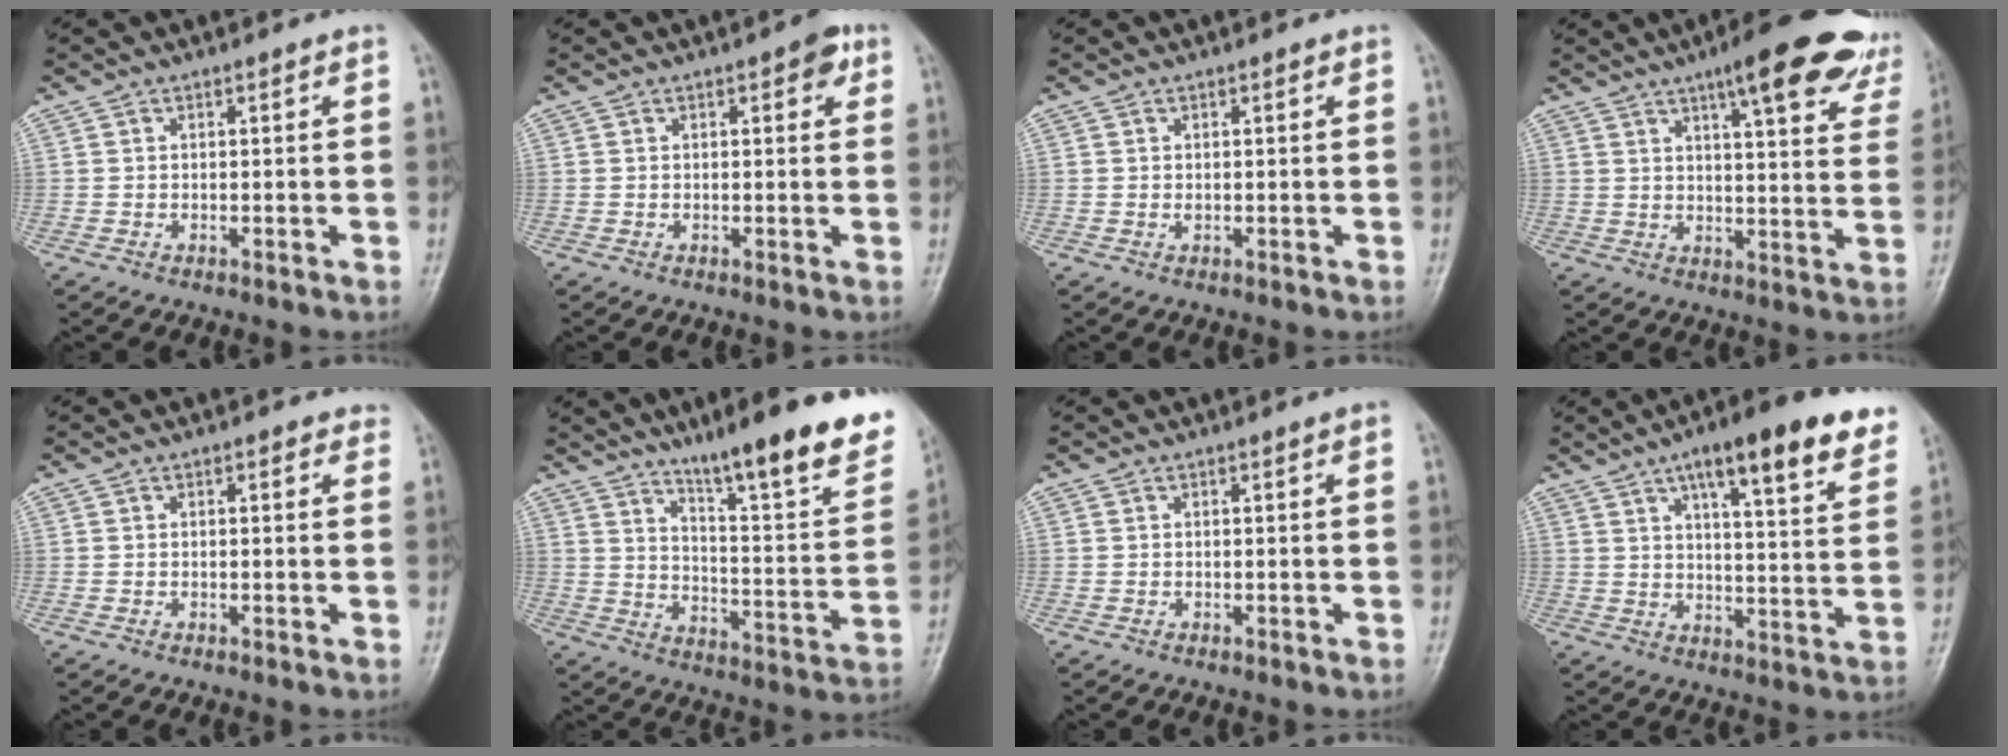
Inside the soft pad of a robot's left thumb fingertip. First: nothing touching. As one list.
[{"total": 3.3, "force": [1.5, 1.4, 2.6], "torque": [-0.021, 0.000, 0.012]}, {"total": 0.8, "force": [0.2, 0.4, 0.6], "torque": [-0.009, 0.000, 0.005]}, {"total": 19.9, "force": [13.2, 5.1, 14.0], "torque": [-0.153, -0.035, 0.155]}, {"total": 1.3, "force": [0.8, 0.7, 0.8], "torque": [0.001, -0.001, 0.003]}, {"total": 22.3, "force": [15.5, 3.5, 15.7], "torque": [-0.200, -0.075, 0.233]}, {"total": 1.6, "force": [0.8, 0.0, 1.4], "torque": [-0.022, 0.002, 0.009]}, {"total": 17.8, "force": [10.9, 4.5, 13.3], "torque": [-0.158, -0.037, 0.152]}]